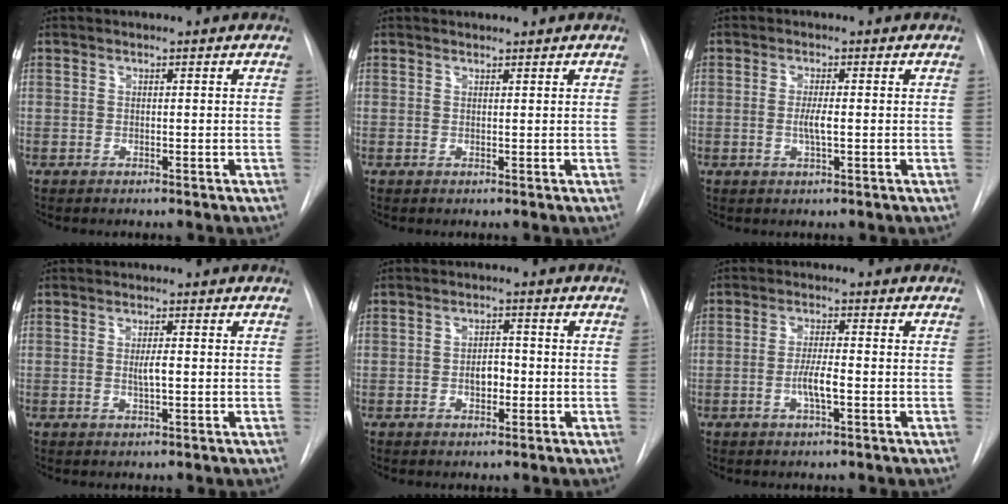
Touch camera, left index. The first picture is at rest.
{"total": 1.1, "force": [1.1, 0.2, 0.1], "torque": [-0.006, 0.010, 0.021]}
{"total": 2.4, "force": [-0.3, 0.2, 2.4], "torque": [-0.048, -0.005, -0.006]}
{"total": 1.9, "force": [-0.1, 0.3, 1.9], "torque": [-0.037, -0.004, -0.002]}
{"total": 2.9, "force": [-0.8, 1.7, 2.3], "torque": [-0.033, 0.003, -0.011]}
{"total": 3.7, "force": [-1.1, 0.5, 3.5], "torque": [-0.069, -0.004, -0.022]}